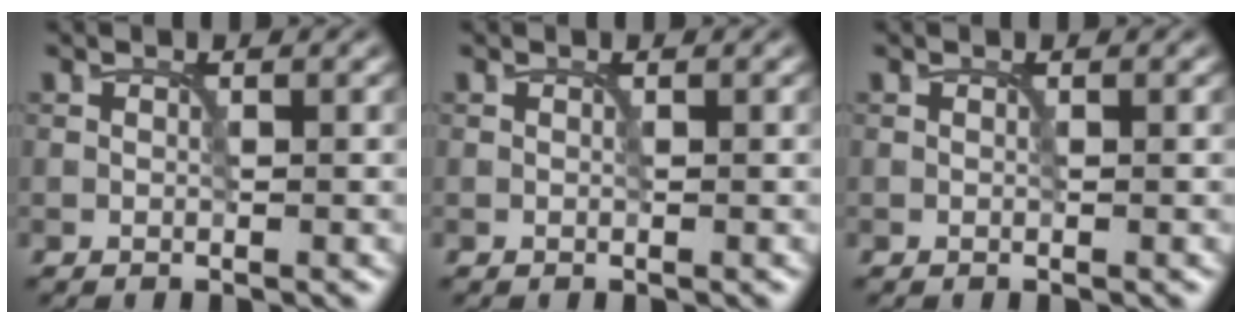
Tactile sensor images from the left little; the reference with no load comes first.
{"total": 0.0}
{"total": 0.0}